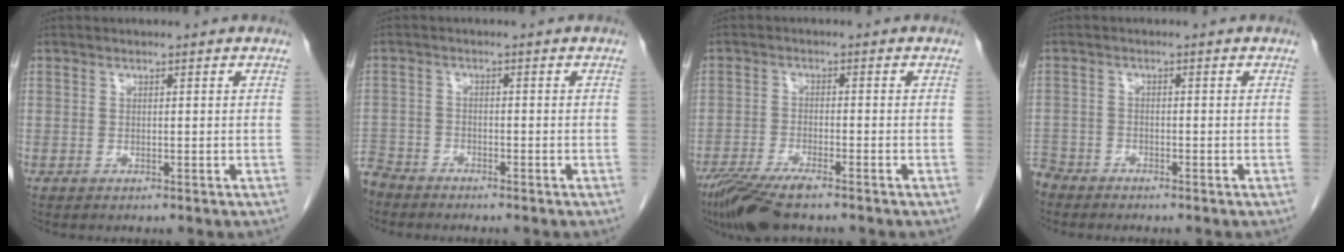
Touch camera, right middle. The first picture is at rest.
{"total": 5.6, "force": [-5.2, 2.1, 0.5], "torque": [-0.012, -0.011, -0.100]}
{"total": 8.3, "force": [-6.4, 1.1, 5.2], "torque": [-0.094, -0.021, -0.113]}
{"total": 4.7, "force": [-4.3, 1.9, 0.3], "torque": [-0.007, -0.007, -0.086]}